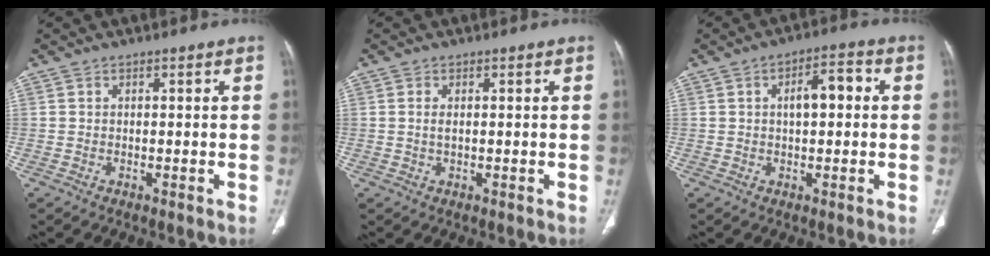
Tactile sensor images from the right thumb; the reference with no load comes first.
{"total": 1.4, "force": [0.2, 0.6, 1.2], "torque": [-0.029, 0.000, 0.006]}
{"total": 6.3, "force": [0.8, 3.0, 5.5], "torque": [-0.078, 0.020, 0.005]}